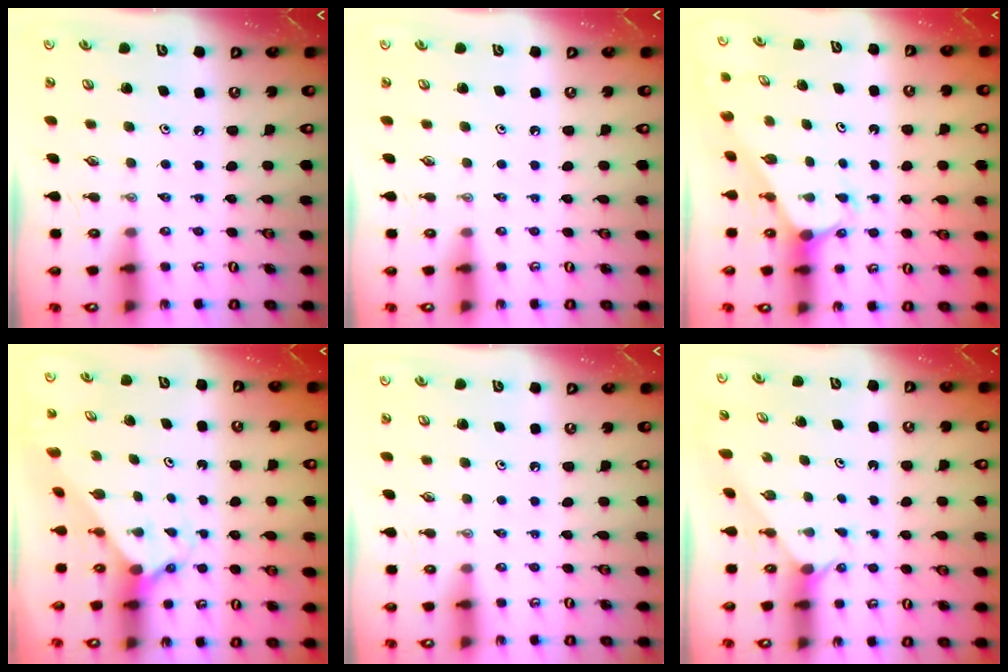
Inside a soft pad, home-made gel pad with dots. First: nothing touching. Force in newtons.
{"total": 0.0}
{"total": 2.6, "press": 2.6, "slide": 0.1}
{"total": 1.8, "press": 1.8, "slide": 0.1}
{"total": 0.0}
{"total": 0.9, "press": 0.9, "slide": 0.1}